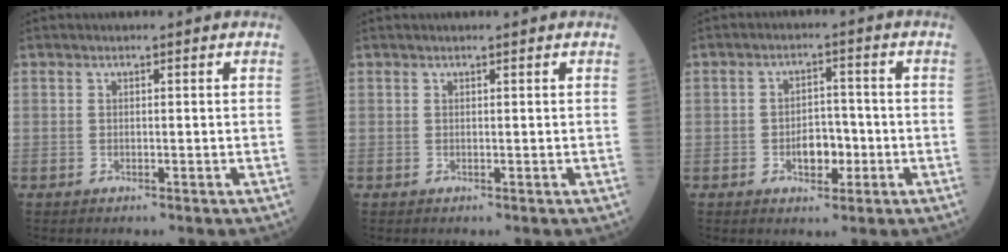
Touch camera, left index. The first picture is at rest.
{"total": 1.1, "force": [0.9, -0.1, 0.6], "torque": [-0.009, 0.009, 0.017]}
{"total": 4.6, "force": [-1.5, 2.6, 3.5], "torque": [-0.055, 0.008, -0.021]}